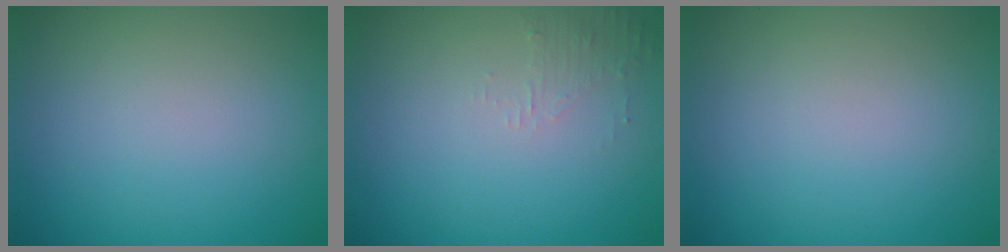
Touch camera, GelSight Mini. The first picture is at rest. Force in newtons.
{"total": 1.3, "press": 1.2, "slide": 0.3}
{"total": 0.0}